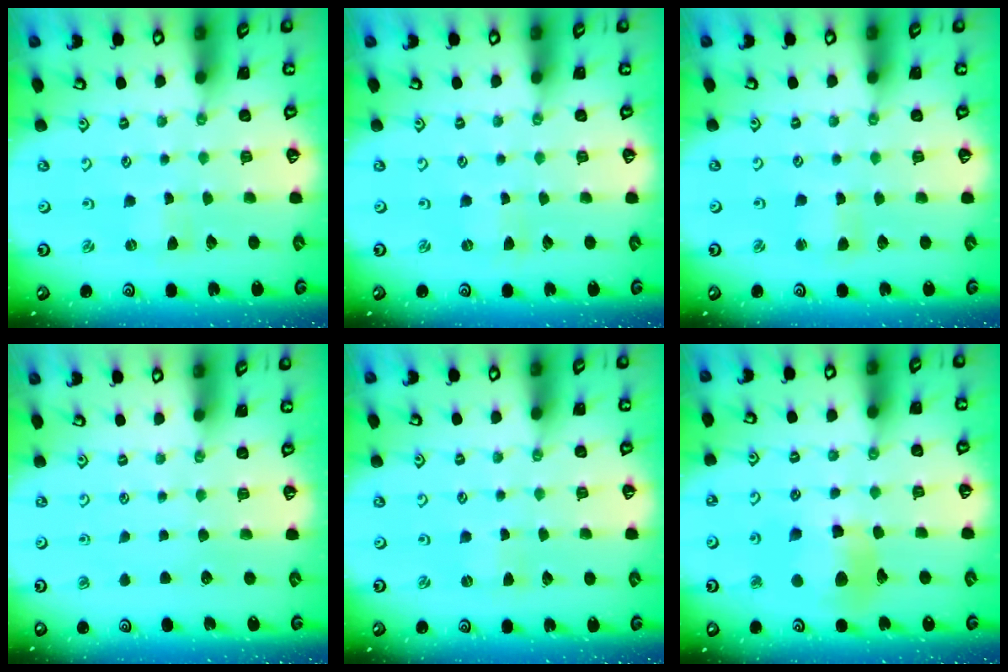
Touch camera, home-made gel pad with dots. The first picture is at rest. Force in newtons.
{"total": 0.0}
{"total": 1.5, "press": 1.5, "slide": 0.2}
{"total": 0.0}
{"total": 0.5, "press": 0.4, "slide": 0.3}
{"total": 12.9, "press": 12.8, "slide": 1.7}